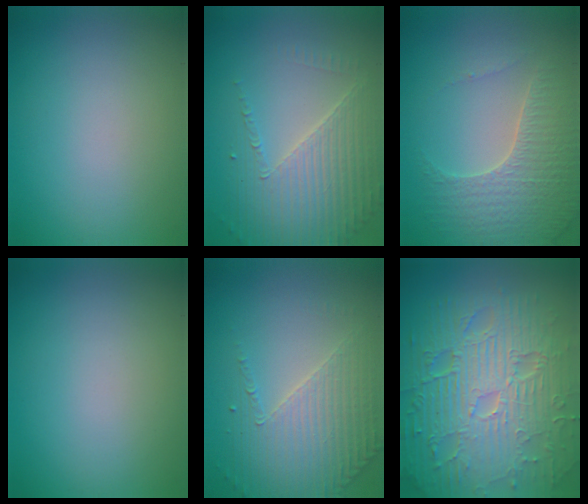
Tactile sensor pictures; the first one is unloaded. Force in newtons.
{"total": 4.5, "press": 3.9, "slide": 2.1}
{"total": 4.0, "press": 3.9, "slide": 1.1}
{"total": 0.0}
{"total": 4.1, "press": 3.3, "slide": 2.4}
{"total": 12.2, "press": 7.8, "slide": 9.4}